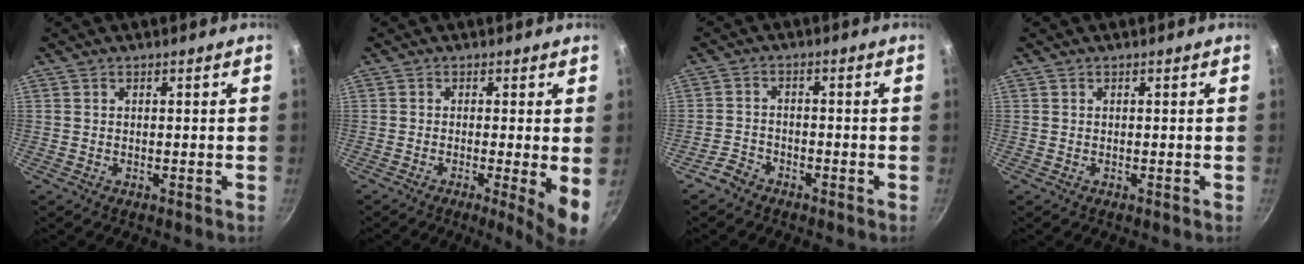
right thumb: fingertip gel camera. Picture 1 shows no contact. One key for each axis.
{"total": 6.5, "fx": -1.0, "fy": 0.5, "fz": 6.5, "tx": -0.086, "ty": -0.012, "tz": -0.014}
{"total": 3.3, "fx": -2.7, "fy": 1.7, "fz": 0.9, "tx": -0.019, "ty": 0.027, "tz": -0.053}
{"total": 0.0}